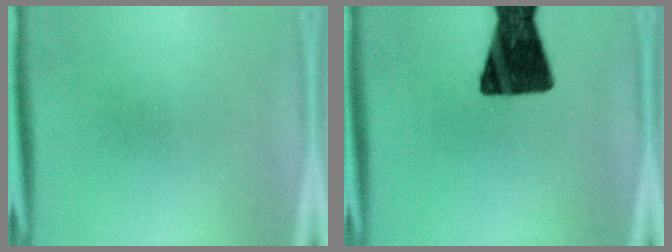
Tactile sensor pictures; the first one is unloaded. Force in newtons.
{"total": 16.5}